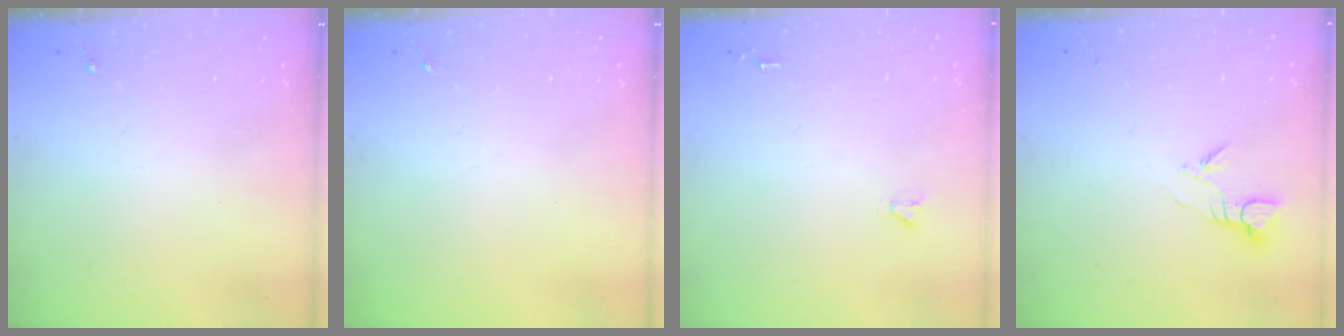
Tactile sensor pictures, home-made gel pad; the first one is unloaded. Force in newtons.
{"total": 0.0}
{"total": 1.6, "press": 1.6, "slide": 0.1}
{"total": 3.7, "press": 3.7, "slide": 0.2}